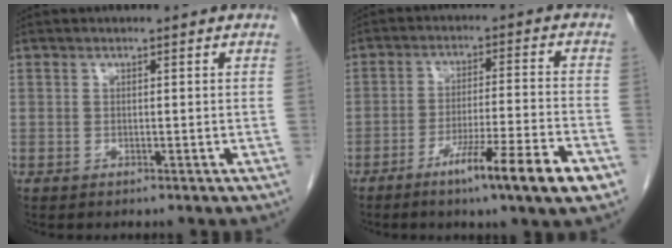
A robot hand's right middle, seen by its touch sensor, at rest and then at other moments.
{"total": 11.4, "force": [-6.3, -0.7, 9.4], "torque": [-0.148, -0.020, -0.102]}